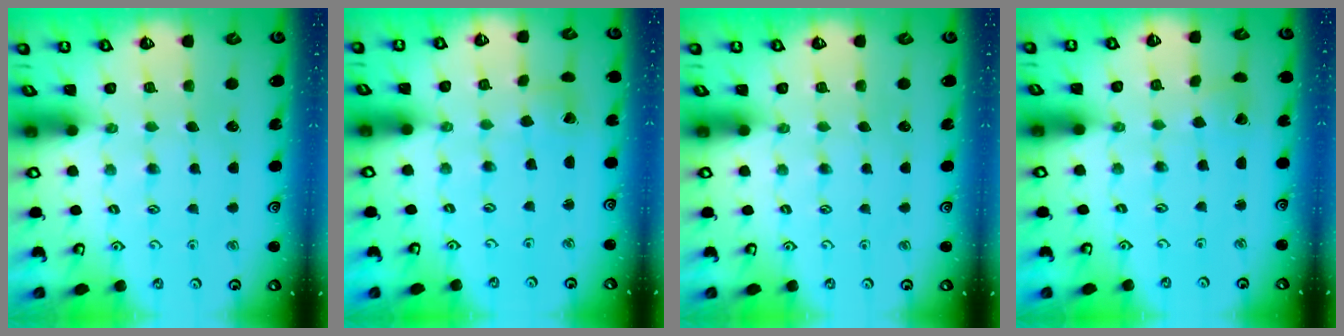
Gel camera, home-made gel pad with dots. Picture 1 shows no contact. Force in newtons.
{"total": 2.0, "press": 2.0, "slide": 0.2}
{"total": 0.0}
{"total": 1.7, "press": 1.7, "slide": 0.3}